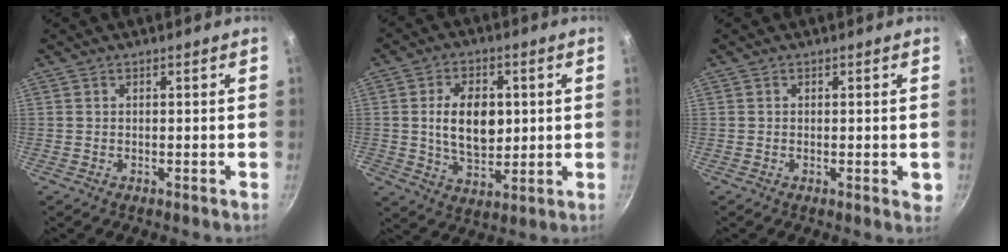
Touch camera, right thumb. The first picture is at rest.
{"total": 11.2, "force": [1.2, 7.2, 8.4], "torque": [-0.118, -0.008, 0.023]}
{"total": 1.7, "force": [-0.2, 0.5, 1.6], "torque": [-0.019, -0.002, -0.004]}